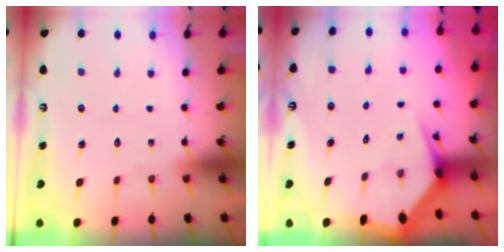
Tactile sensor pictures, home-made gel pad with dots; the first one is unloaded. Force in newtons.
{"total": 3.5, "press": 3.4, "slide": 0.5}